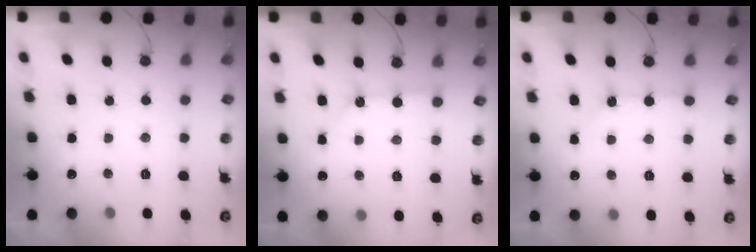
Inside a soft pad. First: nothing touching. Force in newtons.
{"total": 2.8, "press": 2.8, "slide": 0.3}
{"total": 1.8, "press": 1.7, "slide": 0.3}